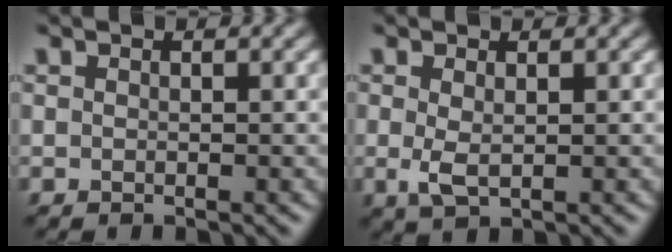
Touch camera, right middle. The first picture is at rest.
{"total": 2.0, "force": [0.1, 1.0, 1.8], "torque": [-0.040, -0.002, 0.003]}